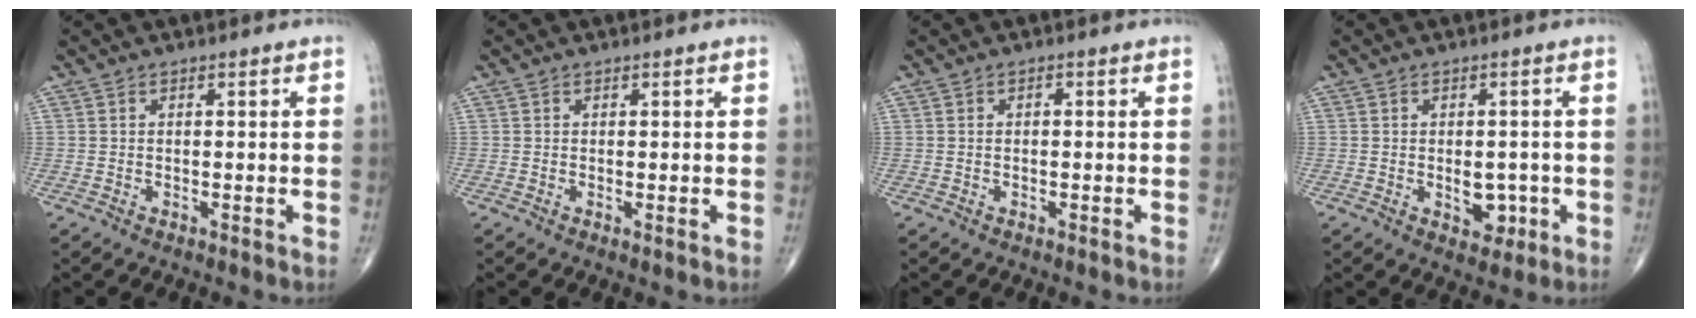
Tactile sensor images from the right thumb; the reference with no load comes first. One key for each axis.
{"total": 0.0}
{"total": 0.6, "fx": 0.0, "fy": 0.3, "fz": 0.5, "tx": -0.010, "ty": 0.002, "tz": -0.002}
{"total": 4.7, "fx": -1.0, "fy": 3.1, "fz": 3.4, "tx": -0.020, "ty": 0.000, "tz": -0.007}